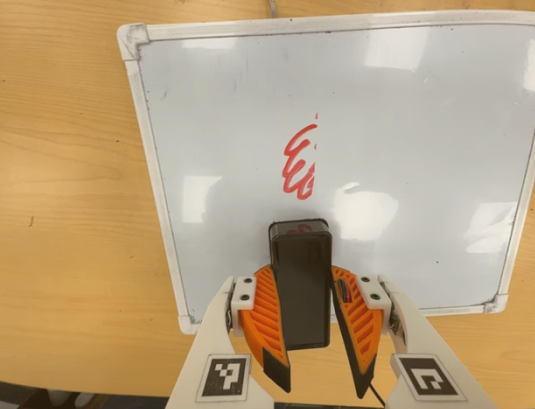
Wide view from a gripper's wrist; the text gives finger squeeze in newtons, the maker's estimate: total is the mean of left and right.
{"total": 8.9, "left": 8.7, "right": 9.0}